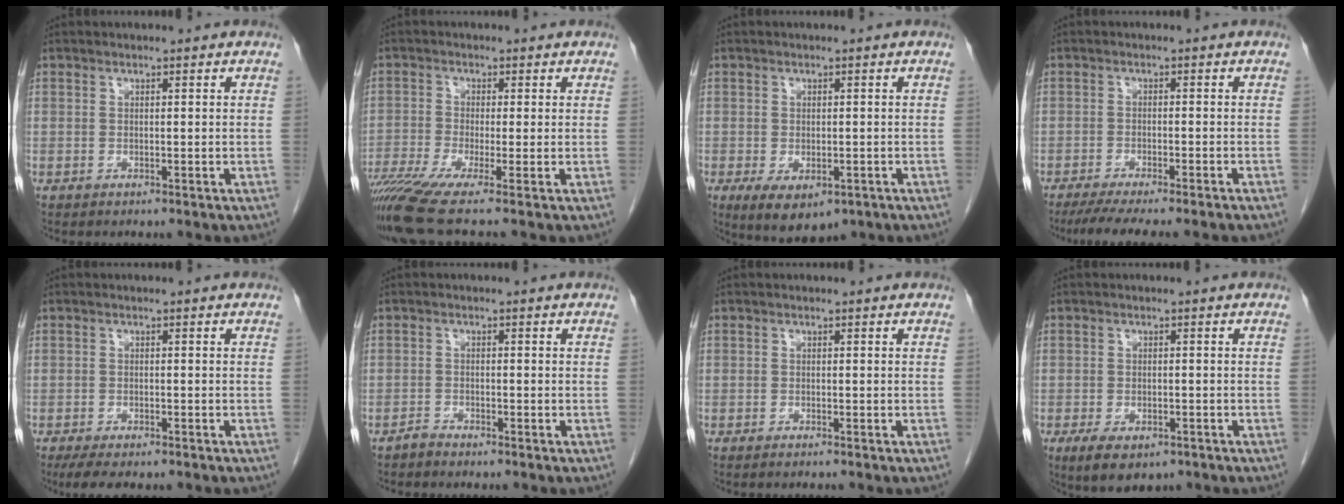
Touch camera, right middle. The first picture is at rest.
{"total": 10.1, "force": [-7.2, -0.2, 7.0], "torque": [-0.129, -0.025, -0.128]}
{"total": 7.2, "force": [-3.8, 3.6, 4.9], "torque": [-0.073, -0.012, -0.050]}
{"total": 10.1, "force": [-8.6, 0.2, 5.2], "torque": [-0.061, -0.016, -0.126]}
{"total": 5.5, "force": [-4.4, 1.4, 3.1], "torque": [-0.047, -0.012, -0.064]}
{"total": 1.0, "force": [-1.0, 0.0, 0.0], "torque": [-0.001, -0.002, -0.020]}
{"total": 1.3, "force": [-1.1, -0.1, 0.7], "torque": [-0.010, 0.000, -0.012]}
{"total": 6.5, "force": [-4.1, 3.2, 4.0], "torque": [-0.065, -0.007, -0.060]}